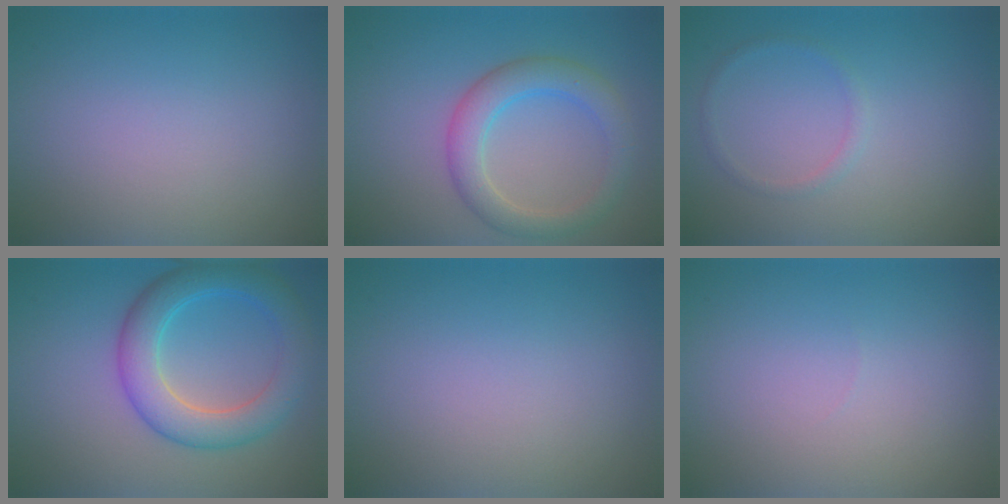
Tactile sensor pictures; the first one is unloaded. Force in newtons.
{"total": 4.3, "press": 4.2, "slide": 0.2}
{"total": 1.0, "press": 0.9, "slide": 0.2}
{"total": 5.7, "press": 5.7, "slide": 0.2}
{"total": 0.0}
{"total": 0.0}